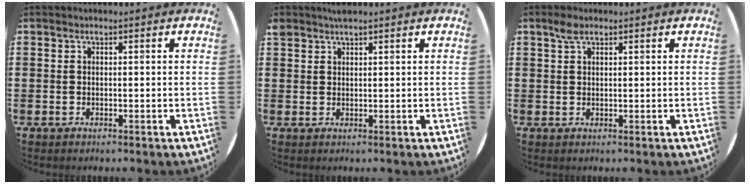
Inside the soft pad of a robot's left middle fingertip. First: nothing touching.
{"total": 1.3, "force": [1.3, 0.2, 0.1], "torque": [-0.004, 0.001, 0.025]}
{"total": 1.9, "force": [1.3, 0.9, 1.1], "torque": [-0.016, 0.001, 0.021]}